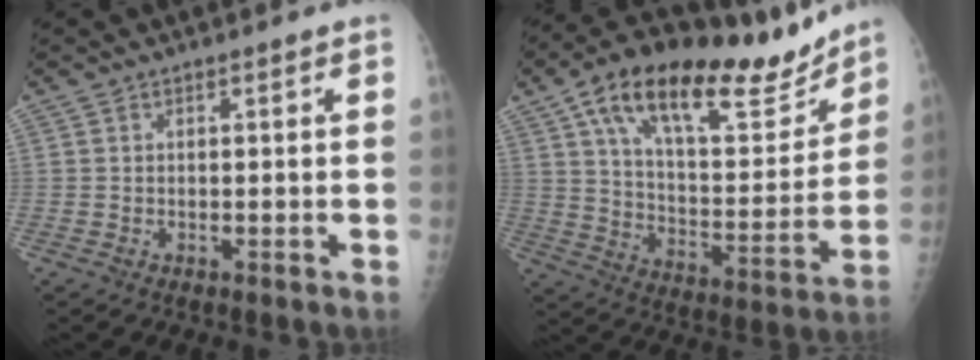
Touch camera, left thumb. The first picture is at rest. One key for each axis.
{"total": 25.7, "fx": 16.9, "fy": 10.0, "fz": 16.6, "tx": -0.214, "ty": -0.040, "tz": 0.272}